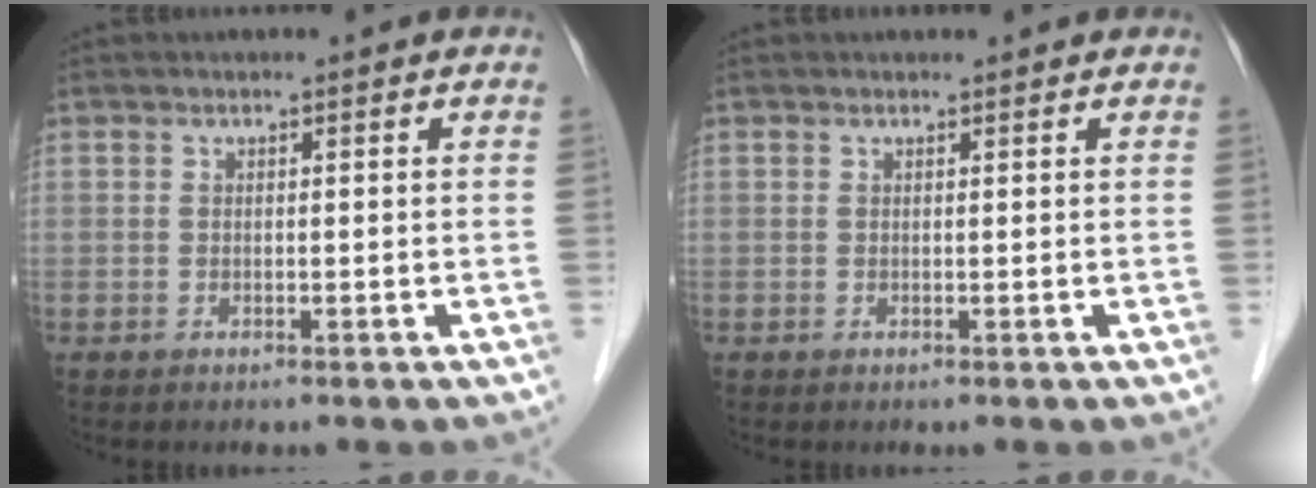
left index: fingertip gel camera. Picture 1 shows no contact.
{"total": 1.1, "force": [1.0, 0.2, 0.1], "torque": [-0.013, 0.008, 0.013]}